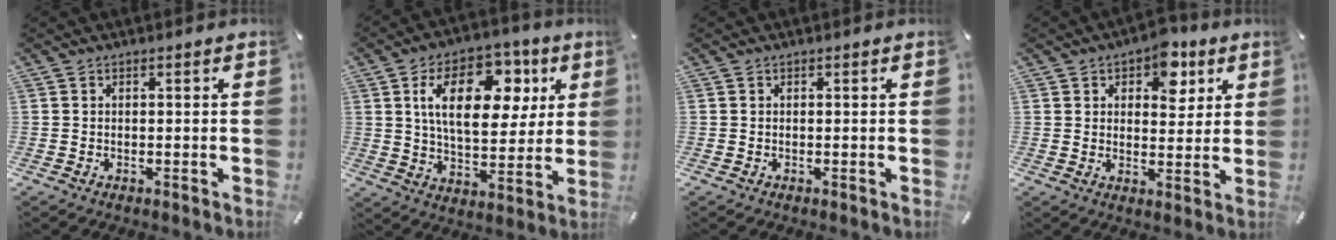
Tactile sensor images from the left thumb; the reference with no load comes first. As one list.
[{"total": 18.8, "force": [6.5, 11.0, 13.8], "torque": [-0.225, 0.000, 0.107]}, {"total": 0.0}, {"total": 8.6, "force": [4.6, 5.7, 4.5], "torque": [-0.041, -0.022, 0.073]}]